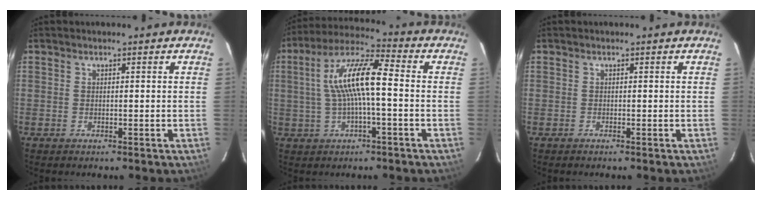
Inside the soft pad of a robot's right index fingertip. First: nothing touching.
{"total": 11.5, "force": [0.1, 2.4, 11.2], "torque": [-0.215, 0.022, 0.001]}
{"total": 0.5, "force": [-0.3, 0.4, -0.2], "torque": [0.000, 0.001, -0.006]}